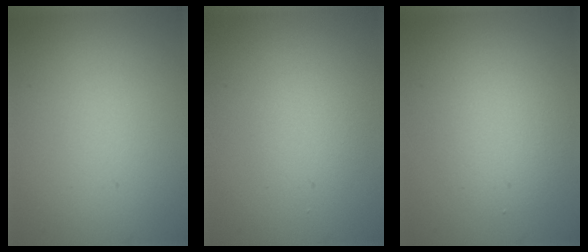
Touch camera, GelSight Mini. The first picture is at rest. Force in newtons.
{"total": 1.6, "press": 1.6, "slide": 0.1}
{"total": 2.8, "press": 2.8, "slide": 0.2}